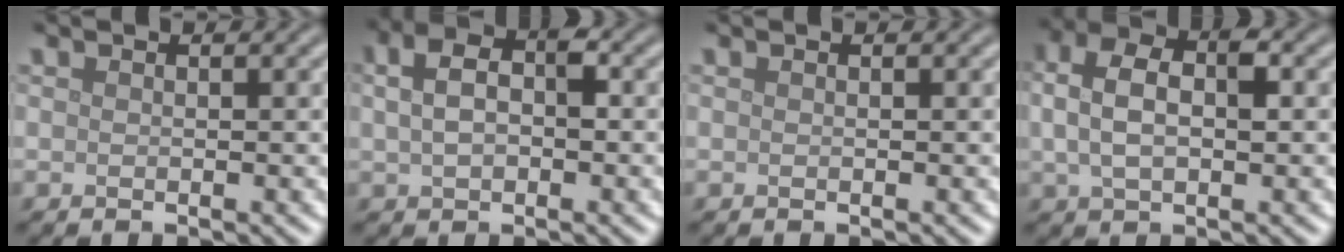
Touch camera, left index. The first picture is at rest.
{"total": 4.7, "force": [0.9, 2.9, 3.5], "torque": [-0.077, 0.015, 0.015]}
{"total": 0.0}
{"total": 5.1, "force": [0.9, 2.9, 4.1], "torque": [-0.082, 0.010, 0.012]}